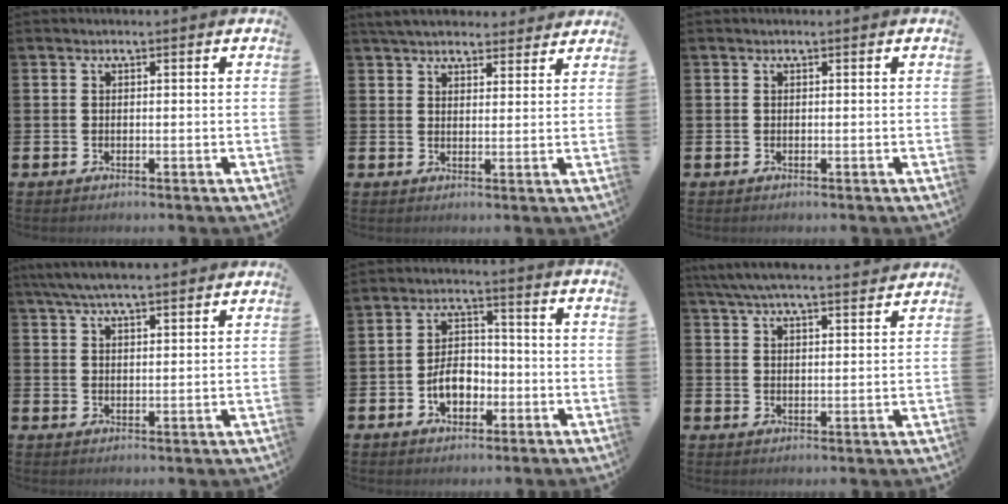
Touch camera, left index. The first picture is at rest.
{"total": 5.0, "force": [4.7, 1.3, 0.9], "torque": [-0.024, -0.018, 0.087]}
{"total": 0.0}
{"total": 5.6, "force": [5.1, 0.7, 2.1], "torque": [-0.053, -0.010, 0.094]}
{"total": 5.4, "force": [-1.9, 3.6, 3.5], "torque": [-0.042, 0.003, -0.041]}
{"total": 6.1, "force": [5.8, 0.3, 1.8], "torque": [-0.059, -0.021, 0.108]}